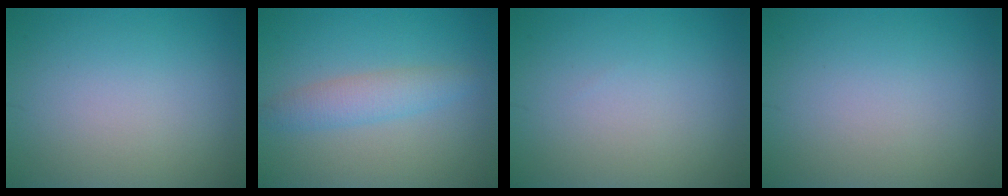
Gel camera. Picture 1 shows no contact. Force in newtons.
{"total": 2.7, "press": 2.7, "slide": 0.0}
{"total": 0.0}
{"total": 0.0}